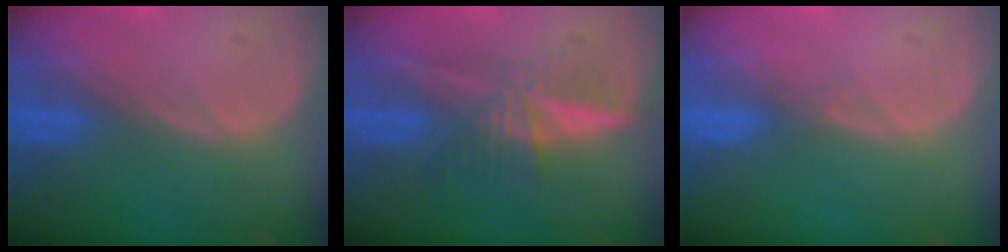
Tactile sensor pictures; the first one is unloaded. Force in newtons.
{"total": 5.9, "press": 5.5, "slide": 1.9}
{"total": 0.6, "press": 0.6, "slide": 0.2}